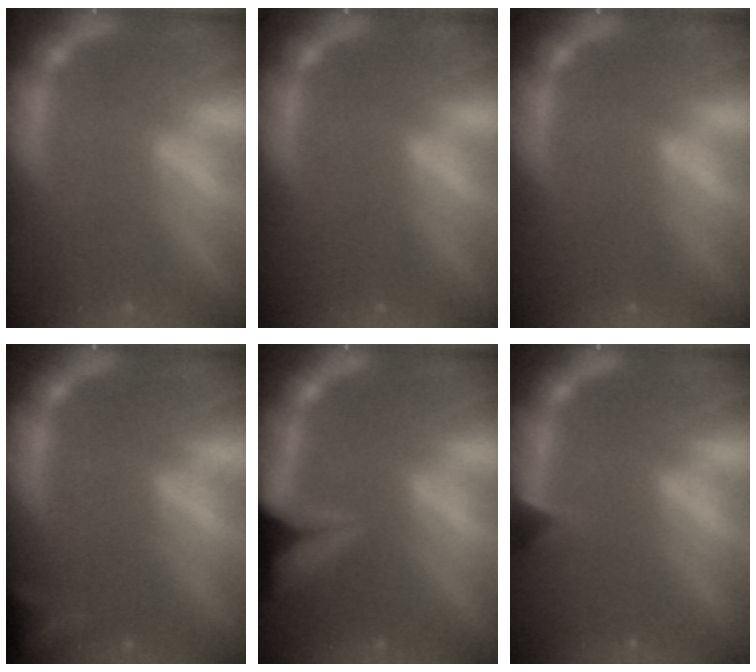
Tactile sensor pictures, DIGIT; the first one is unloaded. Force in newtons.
{"total": 0.0}
{"total": 0.0}
{"total": 4.5}
{"total": 8.9}
{"total": 1.4}